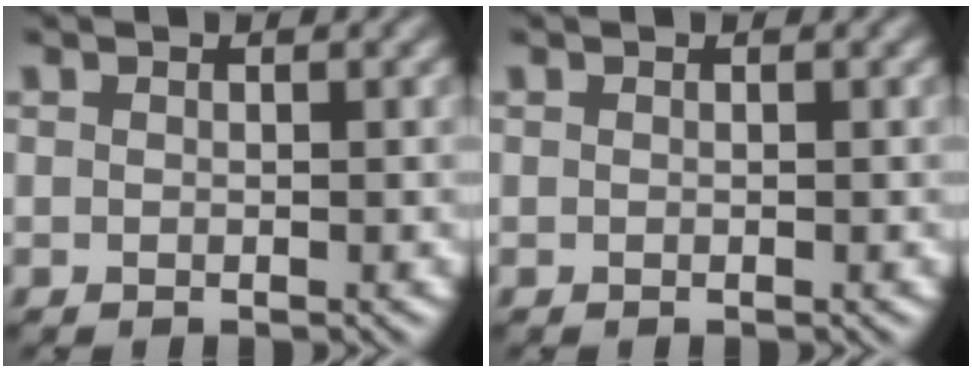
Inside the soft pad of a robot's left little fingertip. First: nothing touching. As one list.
[{"total": 0.0}]